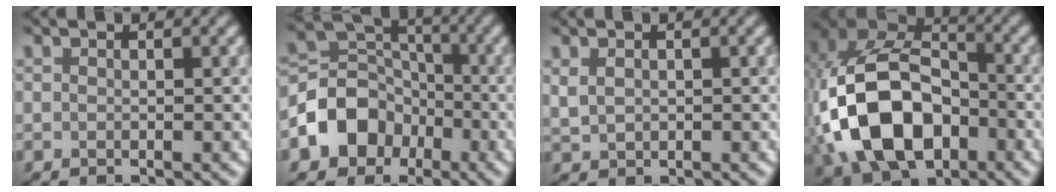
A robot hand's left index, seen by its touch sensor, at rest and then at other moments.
{"total": 6.1, "force": [-2.9, 4.9, 2.2], "torque": [-0.024, 0.004, -0.064]}
{"total": 1.6, "force": [0.6, 1.1, 1.0], "torque": [-0.019, 0.000, 0.017]}
{"total": 14.2, "force": [-3.9, 9.7, 9.5], "torque": [-0.208, -0.016, -0.074]}